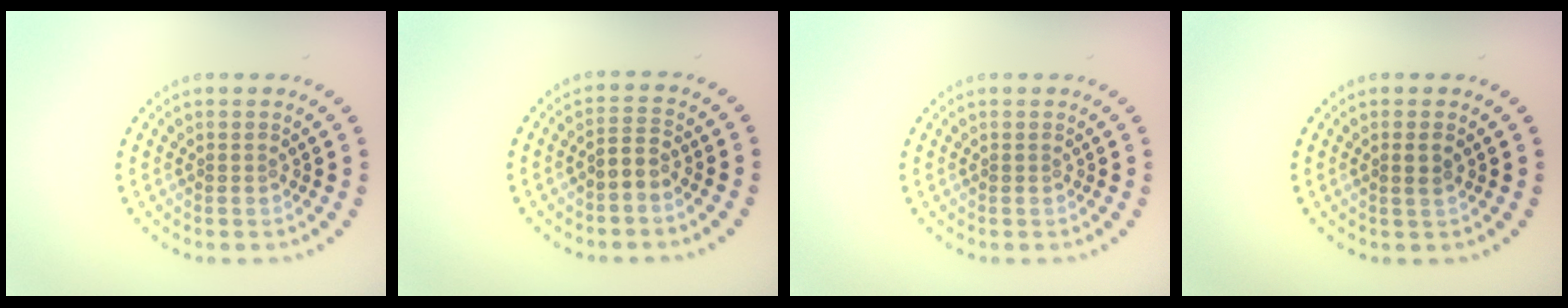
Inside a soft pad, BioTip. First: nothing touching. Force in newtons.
{"total": 1.7, "press": 1.4, "slide": 1.0}
{"total": 0.0}
{"total": 1.1, "press": 1.0, "slide": 0.4}